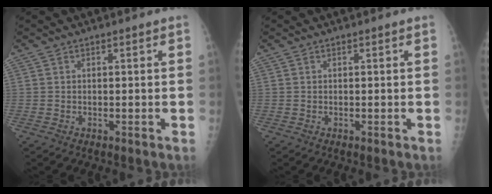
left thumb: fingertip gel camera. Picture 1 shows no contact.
{"total": 0.0}